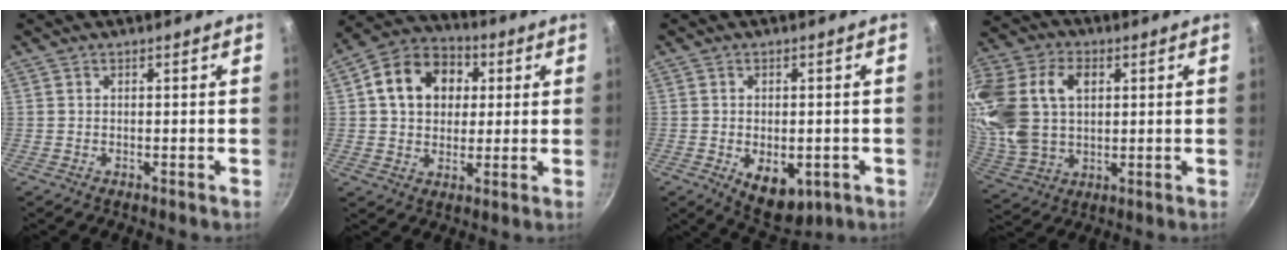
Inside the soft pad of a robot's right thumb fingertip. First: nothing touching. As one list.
[{"total": 14.2, "force": [3.2, 11.1, 8.2], "torque": [-0.112, 0.022, 0.039]}, {"total": 8.6, "force": [-2.5, 5.2, 6.4], "torque": [-0.065, -0.001, -0.019]}, {"total": 23.4, "force": [5.9, 16.3, 15.7], "torque": [-0.350, 0.016, 0.117]}]